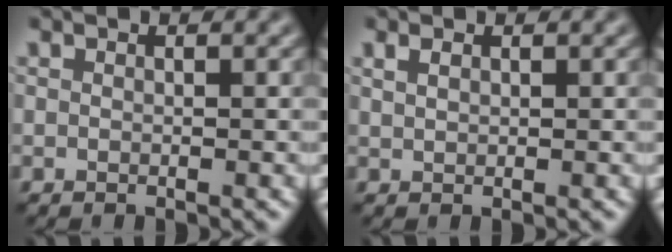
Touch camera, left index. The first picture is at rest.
{"total": 1.0, "force": [0.6, 0.5, 0.6], "torque": [-0.017, 0.002, 0.015]}